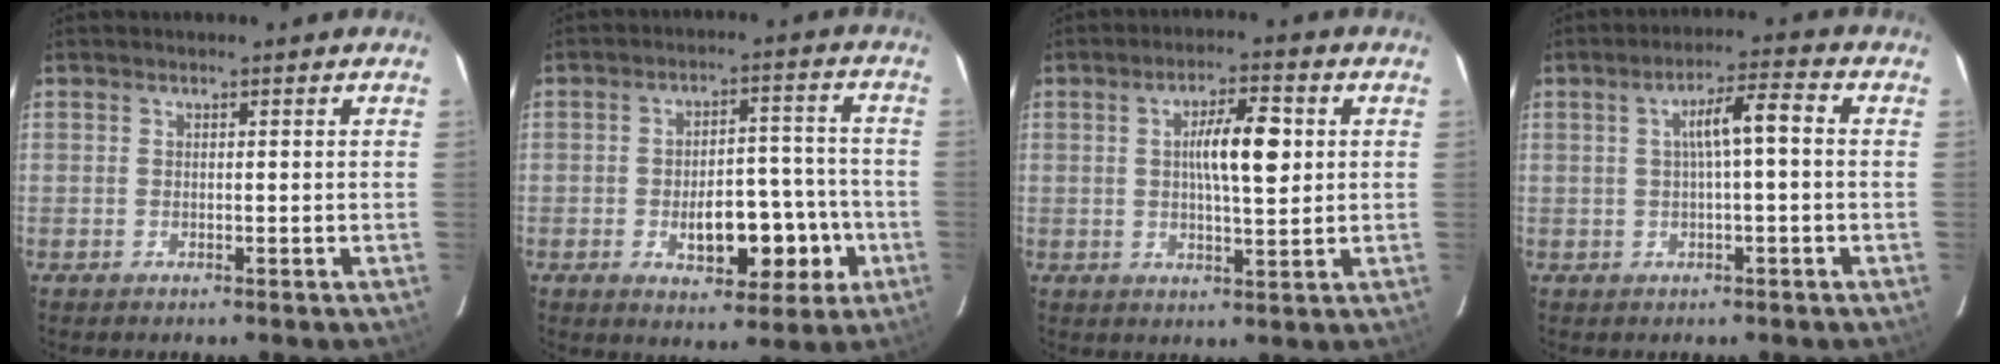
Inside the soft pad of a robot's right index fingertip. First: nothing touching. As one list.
[{"total": 10.8, "force": [-3.4, 5.1, 9.0], "torque": [-0.124, 0.024, -0.040]}, {"total": 7.8, "force": [1.3, 1.7, 7.5], "torque": [-0.128, 0.012, 0.022]}, {"total": 5.9, "force": [0.6, 0.7, 5.8], "torque": [-0.100, 0.021, 0.009]}]